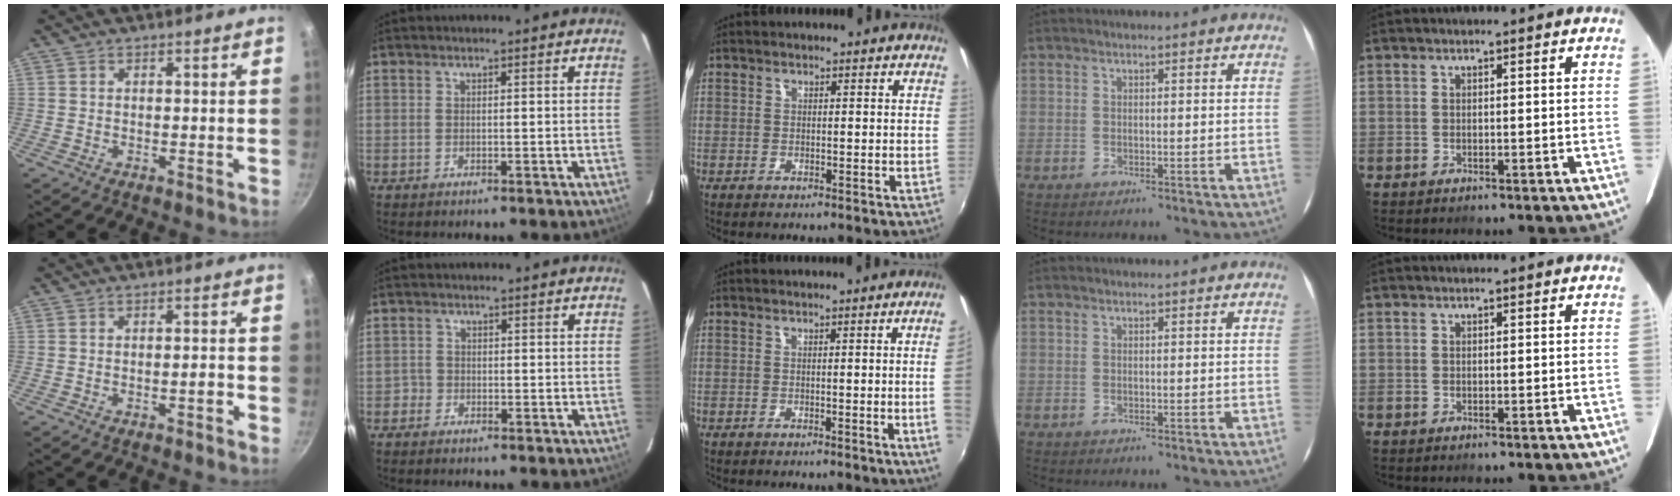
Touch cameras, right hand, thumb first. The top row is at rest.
{"thumb": {"total": 1.7, "force": [-1.0, 0.4, 1.3], "torque": [-0.016, 0.012, -0.014]}, "index": {"total": 1.6, "force": [-0.9, 1.4, -0.3], "torque": [0.003, 0.009, -0.019]}, "middle": {"total": 4.0, "force": [-0.1, -1.8, 3.6], "torque": [-0.062, -0.009, 0.005]}}